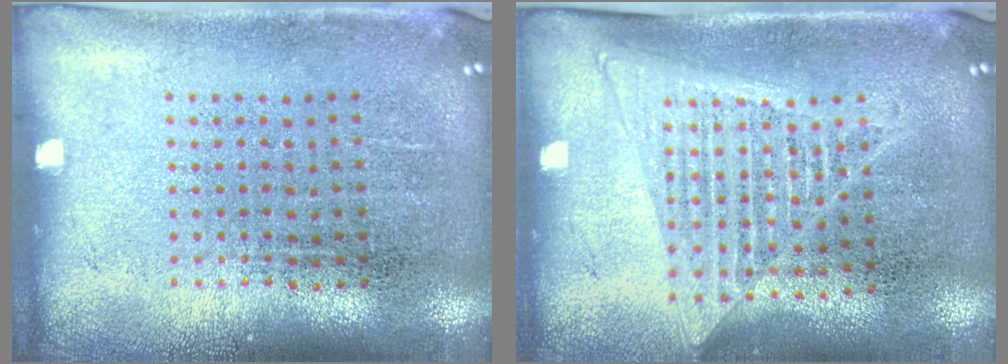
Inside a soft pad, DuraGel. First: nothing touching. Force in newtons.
{"total": 1.4, "press": 1.2, "slide": 0.6}